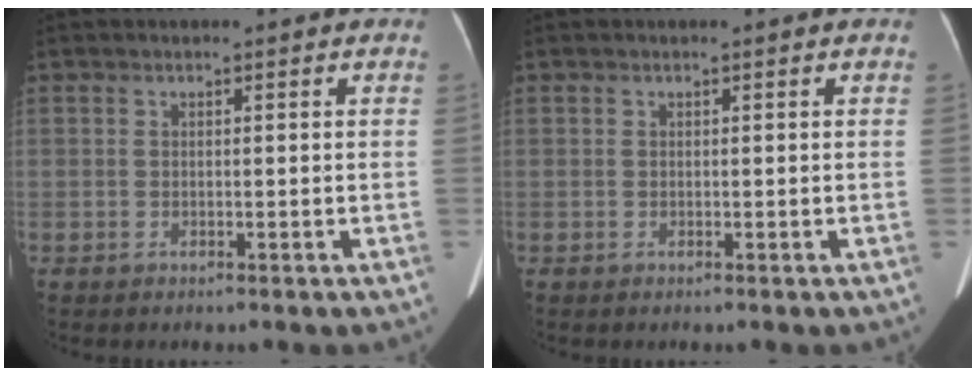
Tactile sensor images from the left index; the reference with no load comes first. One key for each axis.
{"total": 0.0}